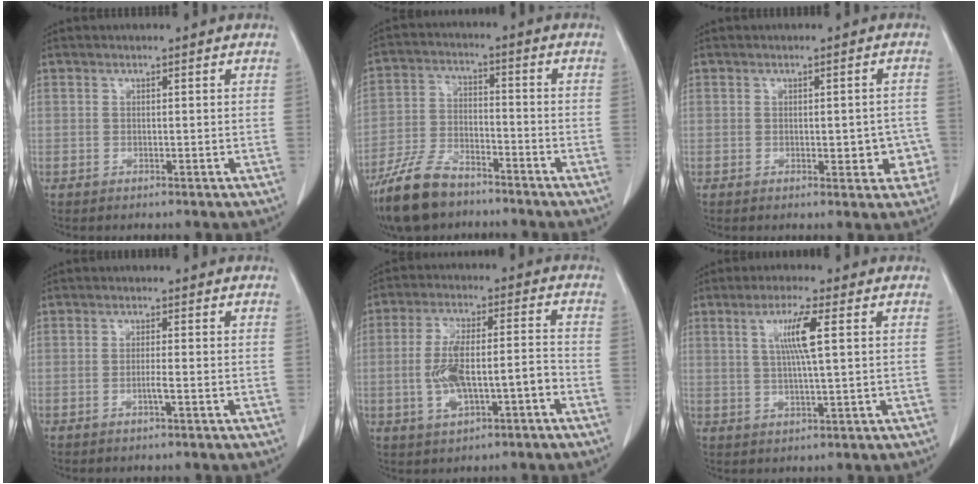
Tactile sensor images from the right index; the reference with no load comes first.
{"total": 10.2, "force": [-7.9, 4.1, 5.0], "torque": [-0.110, -0.016, -0.153]}
{"total": 4.3, "force": [-1.0, 2.2, 3.5], "torque": [-0.026, 0.010, -0.005]}
{"total": 1.4, "force": [-0.5, -0.2, 1.3], "torque": [-0.024, 0.000, -0.009]}
{"total": 9.9, "force": [-2.9, 2.7, 9.1], "torque": [-0.173, 0.019, -0.043]}
{"total": 5.9, "force": [1.6, -0.3, 5.7], "torque": [-0.107, 0.000, 0.032]}